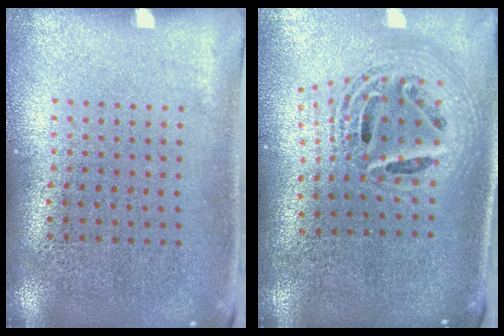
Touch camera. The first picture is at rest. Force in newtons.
{"total": 2.3, "press": 1.7, "slide": 1.6}